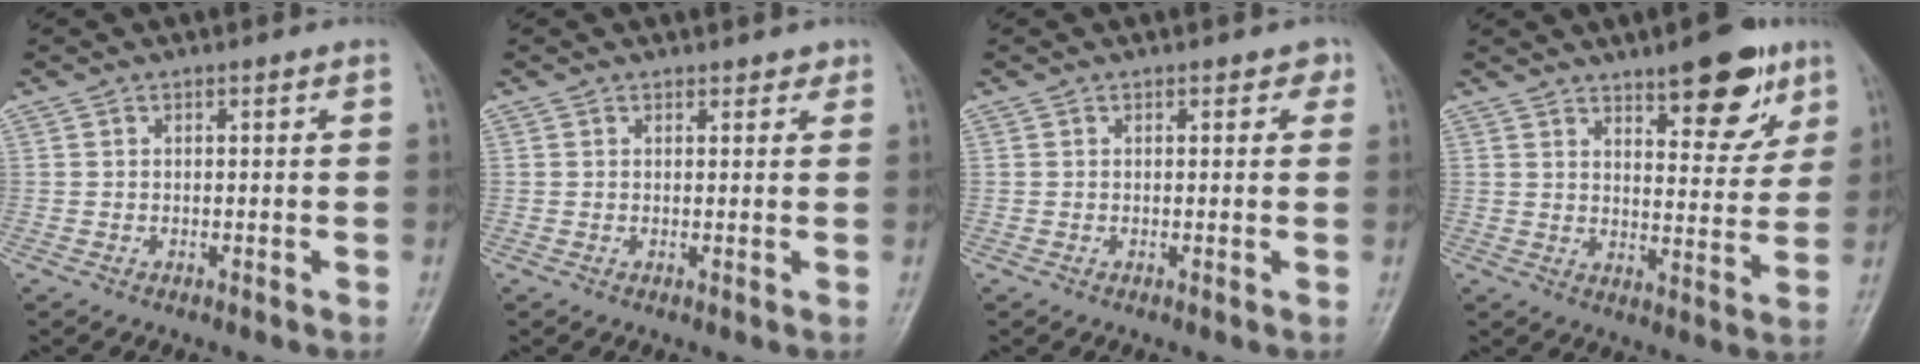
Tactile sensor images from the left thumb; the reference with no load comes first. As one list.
[{"total": 1.6, "force": [1.2, 0.9, 0.3], "torque": [0.012, -0.006, 0.010]}, {"total": 1.7, "force": [1.0, 1.1, 0.8], "torque": [0.009, -0.001, 0.007]}, {"total": 12.5, "force": [7.7, 4.7, 8.7], "torque": [-0.082, -0.042, 0.108]}]